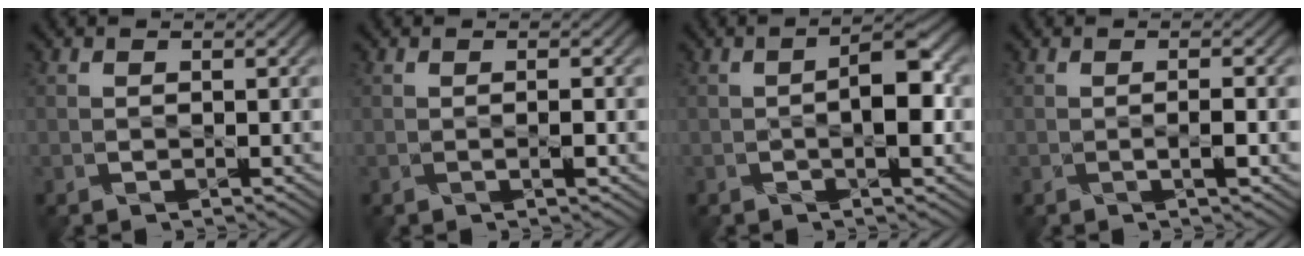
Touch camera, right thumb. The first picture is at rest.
{"total": 1.5, "force": [-0.4, 0.0, 1.4], "torque": [-0.020, 0.004, -0.004]}
{"total": 5.5, "force": [-0.8, 1.9, 5.2], "torque": [-0.070, 0.012, -0.014]}
{"total": 2.0, "force": [-0.5, 0.0, 1.9], "torque": [-0.031, 0.005, -0.006]}